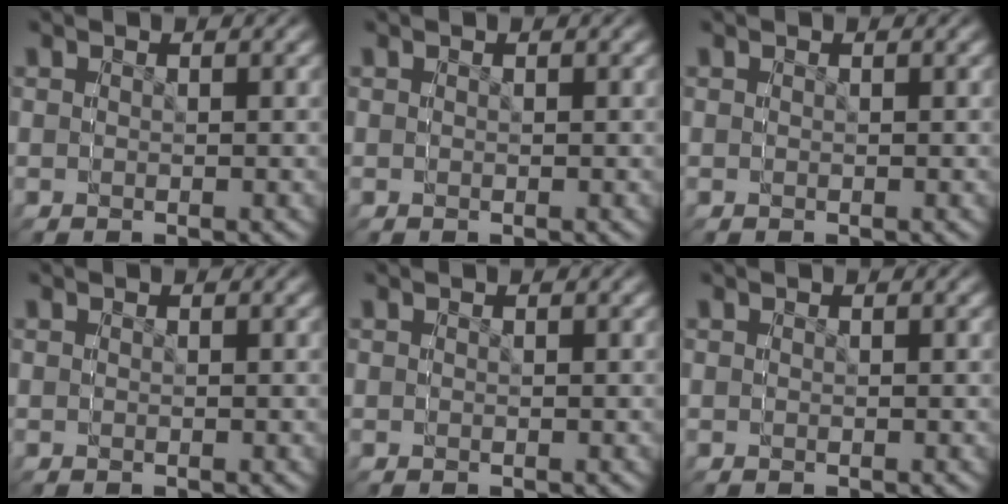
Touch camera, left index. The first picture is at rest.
{"total": 0.0}
{"total": 0.0}
{"total": 0.0}
{"total": 0.0}
{"total": 0.0}